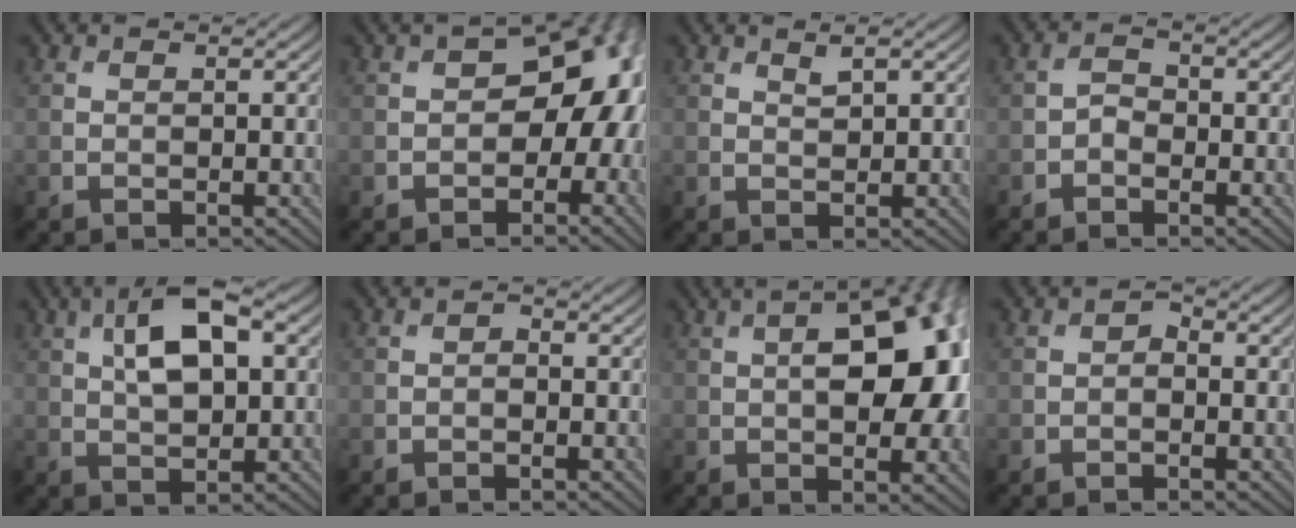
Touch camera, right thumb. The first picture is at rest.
{"total": 9.8, "force": [-0.5, 6.4, 7.4], "torque": [-0.078, 0.010, -0.022]}
{"total": 1.2, "force": [0.9, 0.3, 0.8], "torque": [-0.019, -0.001, 0.019]}
{"total": 1.6, "force": [-0.9, 1.1, 0.8], "torque": [-0.016, 0.006, -0.023]}
{"total": 8.4, "force": [2.6, 3.8, 7.1], "torque": [-0.133, 0.016, 0.040]}
{"total": 0.7, "force": [-0.3, 0.5, 0.5], "torque": [-0.006, 0.001, -0.009]}
{"total": 14.5, "force": [1.2, 7.3, 12.5], "torque": [-0.158, 0.013, 0.007]}
{"total": 1.1, "force": [-0.4, 0.7, 0.7], "torque": [-0.011, 0.001, -0.012]}